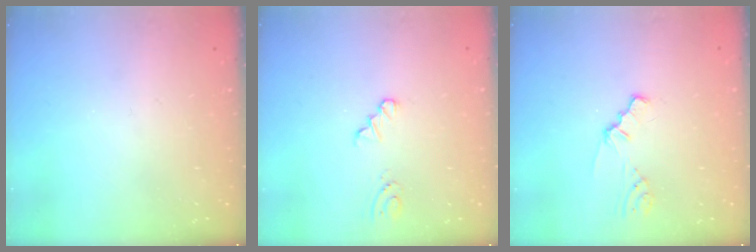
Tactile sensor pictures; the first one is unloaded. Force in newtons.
{"total": 0.0}
{"total": 0.9, "press": 0.8, "slide": 0.3}